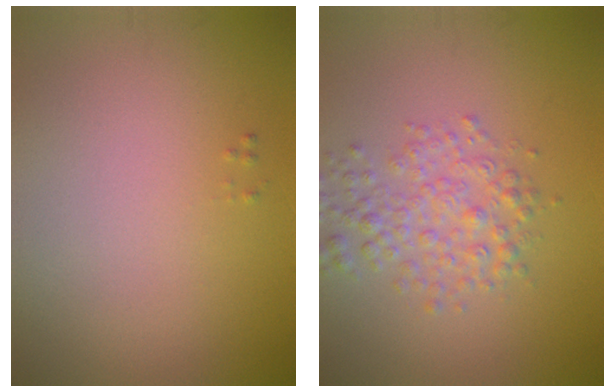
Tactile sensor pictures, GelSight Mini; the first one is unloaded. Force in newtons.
{"total": 3.1, "press": 3.1, "slide": 0.1}